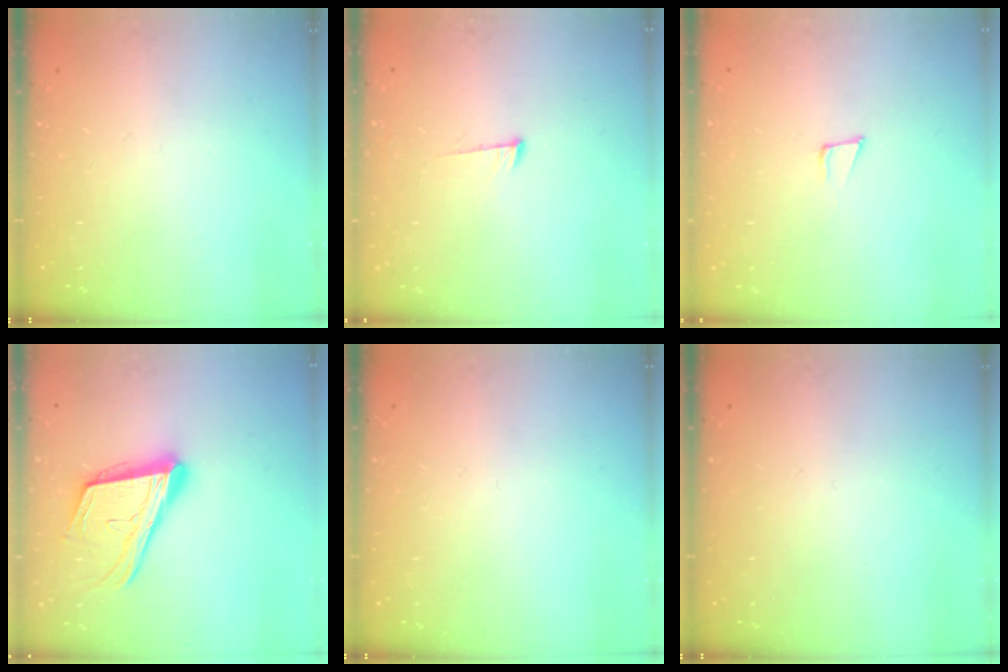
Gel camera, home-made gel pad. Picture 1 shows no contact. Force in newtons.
{"total": 6.1, "press": 6.1, "slide": 0.6}
{"total": 7.0, "press": 6.8, "slide": 1.4}
{"total": 17.9, "press": 17.3, "slide": 4.5}
{"total": 0.0}
{"total": 0.0}